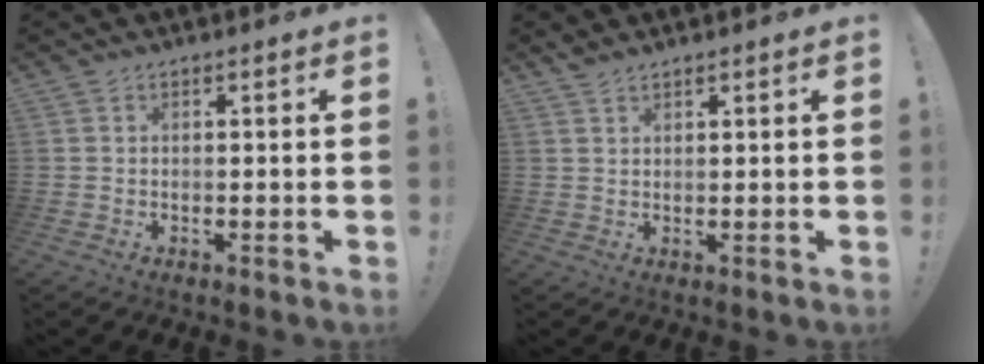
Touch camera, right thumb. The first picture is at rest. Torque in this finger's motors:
{"motor_torque": [-0.14, -0.16, 0.02, 0.00, 0.08]}